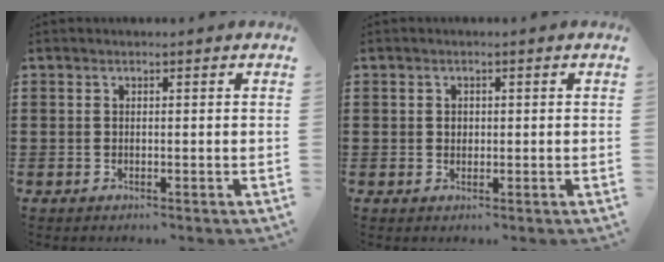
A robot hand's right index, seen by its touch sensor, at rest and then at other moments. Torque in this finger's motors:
{"motor_torque": [0.55, 0.45, 0.05, 0.01]}